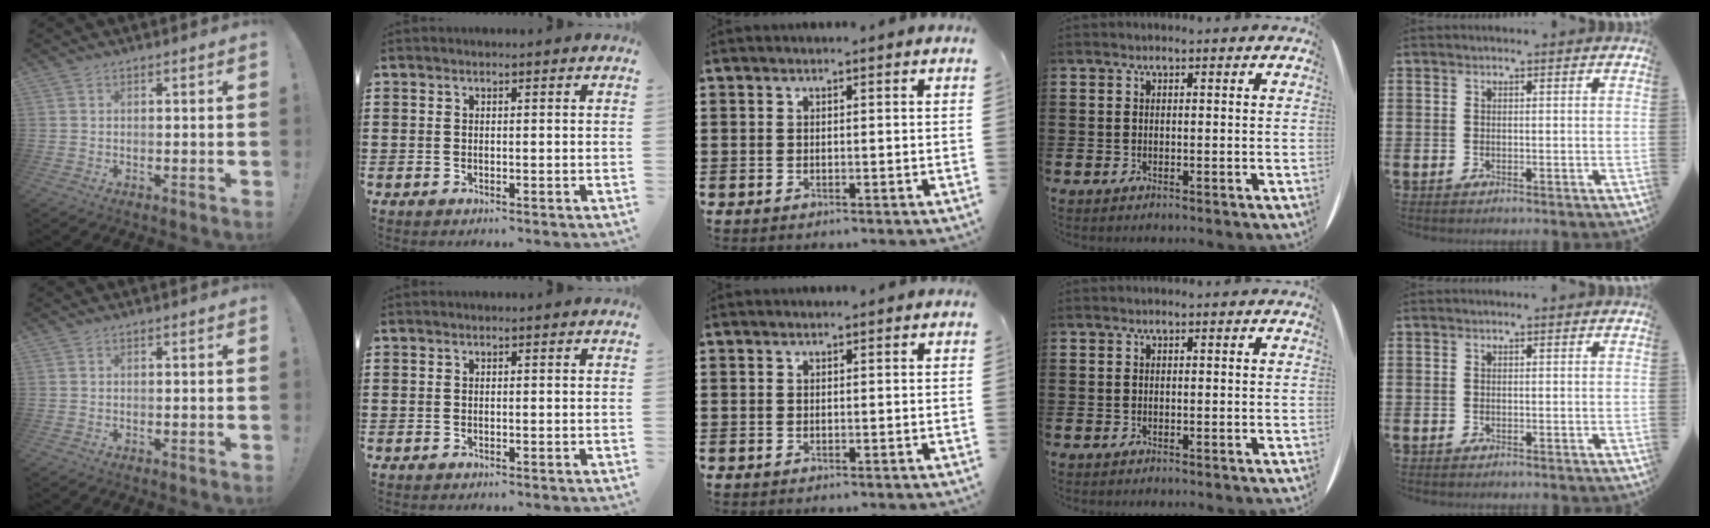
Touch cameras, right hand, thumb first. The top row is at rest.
{}